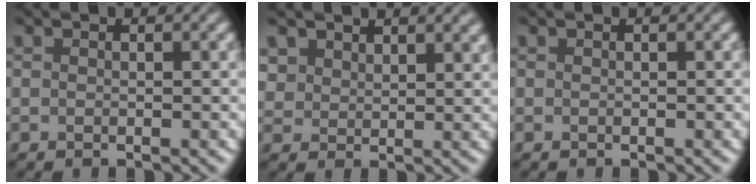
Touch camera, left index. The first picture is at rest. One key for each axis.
{"total": 3.6, "fx": 2.7, "fy": 2.0, "fz": 1.2, "tx": -0.042, "ty": 0.000, "tz": 0.050}
{"total": 0.0}